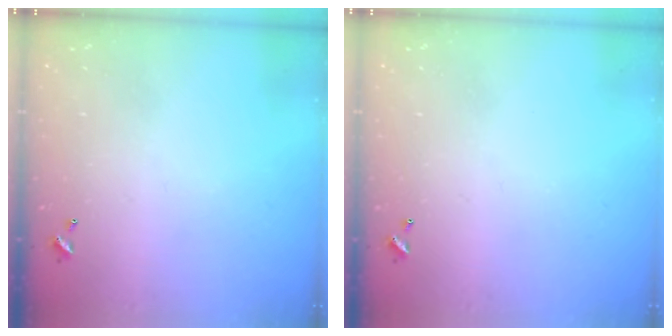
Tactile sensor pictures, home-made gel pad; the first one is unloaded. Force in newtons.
{"total": 0.0}